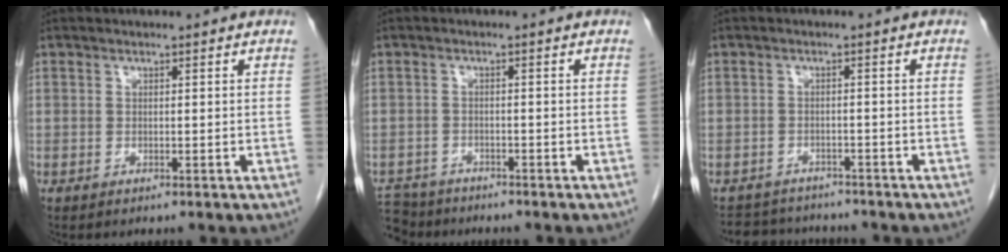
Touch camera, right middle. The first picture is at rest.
{"total": 6.1, "force": [-5.5, 2.6, 0.3], "torque": [-0.011, 0.000, -0.096]}
{"total": 6.6, "force": [-6.2, 2.0, 0.6], "torque": [-0.010, 0.005, -0.089]}